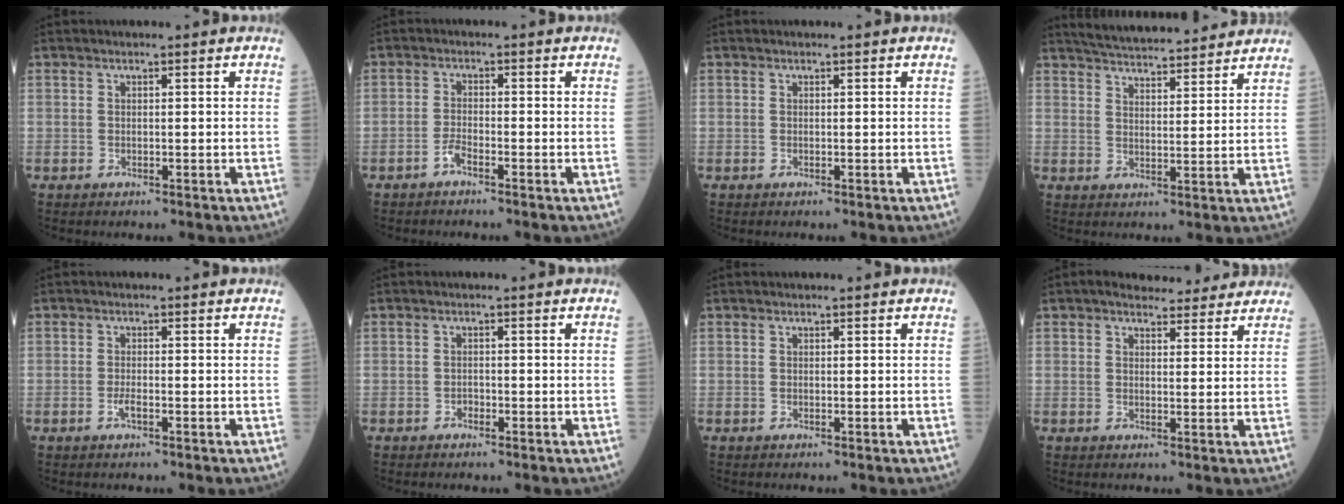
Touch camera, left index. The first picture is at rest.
{"total": 1.8, "force": [-1.4, 0.2, 1.1], "torque": [-0.027, -0.001, -0.030]}
{"total": 0.0}
{"total": 14.7, "force": [13.7, 1.9, 5.0], "torque": [-0.080, 0.022, 0.197]}
{"total": 1.3, "force": [-0.7, 0.2, 1.1], "torque": [-0.027, -0.002, -0.014]}
{"total": 0.0}
{"total": 0.0}
{"total": 7.8, "force": [6.9, 2.7, 2.5], "torque": [-0.024, 0.013, 0.080]}